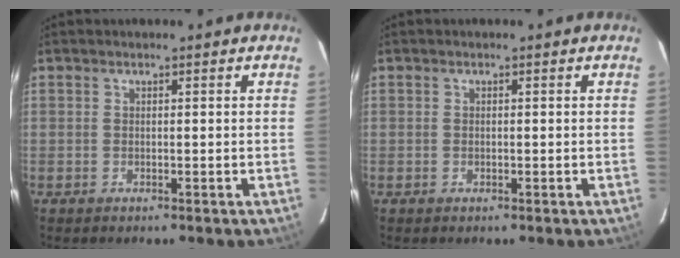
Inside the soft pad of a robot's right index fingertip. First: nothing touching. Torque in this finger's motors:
{"motor_torque": [-0.13, 0.10, -0.03, -0.01]}